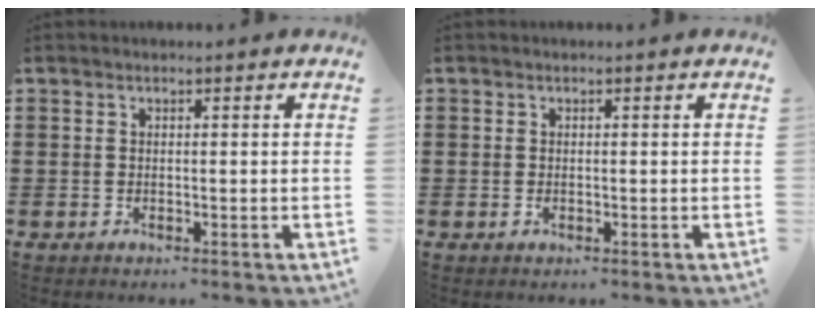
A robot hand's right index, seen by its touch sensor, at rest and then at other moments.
{"total": 0.6, "force": [-0.3, 0.4, 0.4], "torque": [-0.008, -0.002, -0.005]}